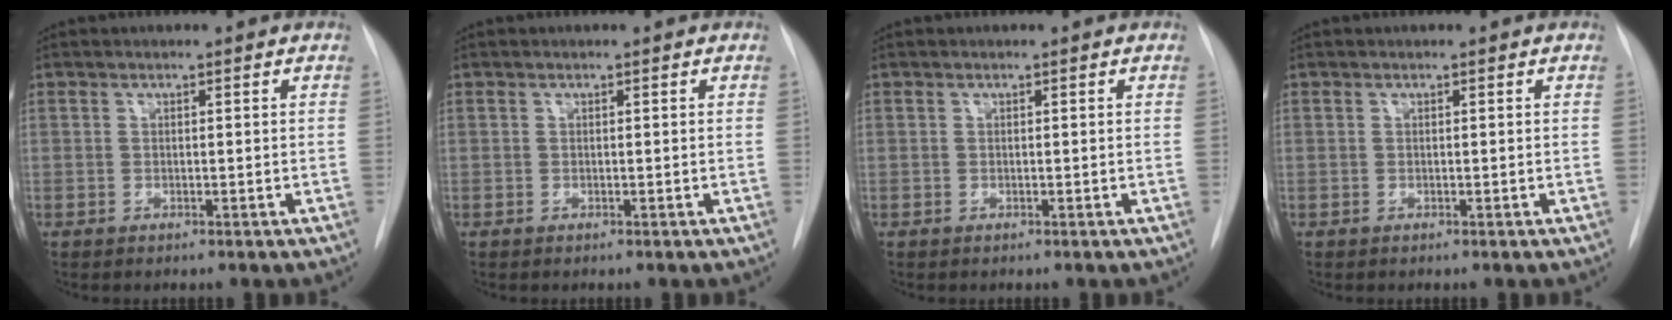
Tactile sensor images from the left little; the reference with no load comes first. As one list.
[{"total": 0.0}, {"total": 0.0}, {"total": 0.0}]